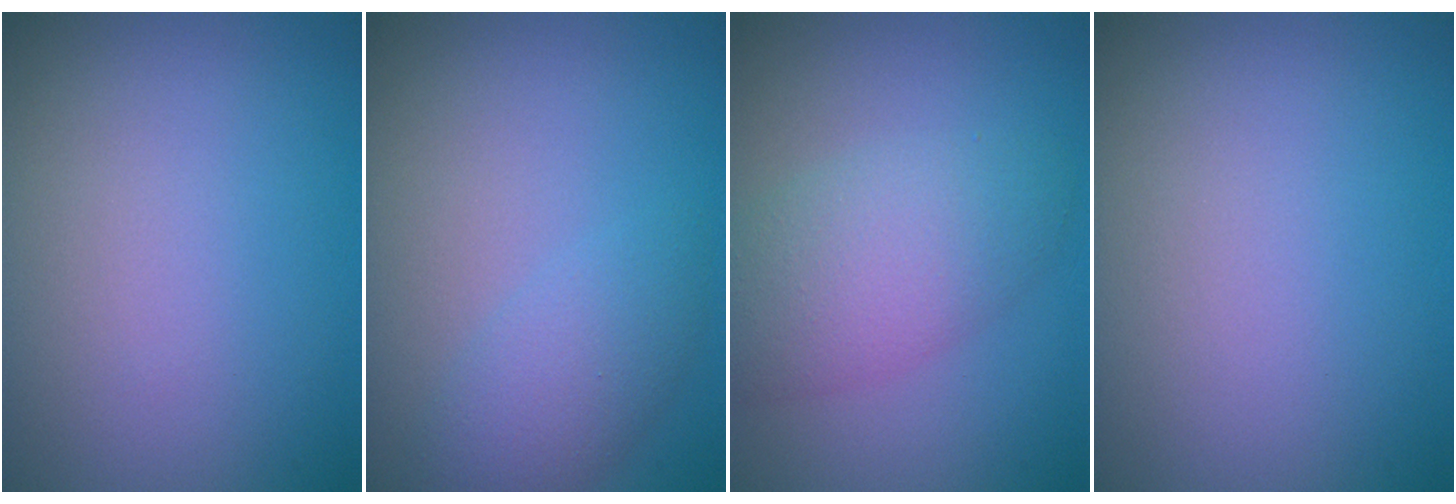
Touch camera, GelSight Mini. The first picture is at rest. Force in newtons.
{"total": 2.8, "press": 2.8, "slide": 0.1}
{"total": 4.8, "press": 4.7, "slide": 0.2}
{"total": 0.0}